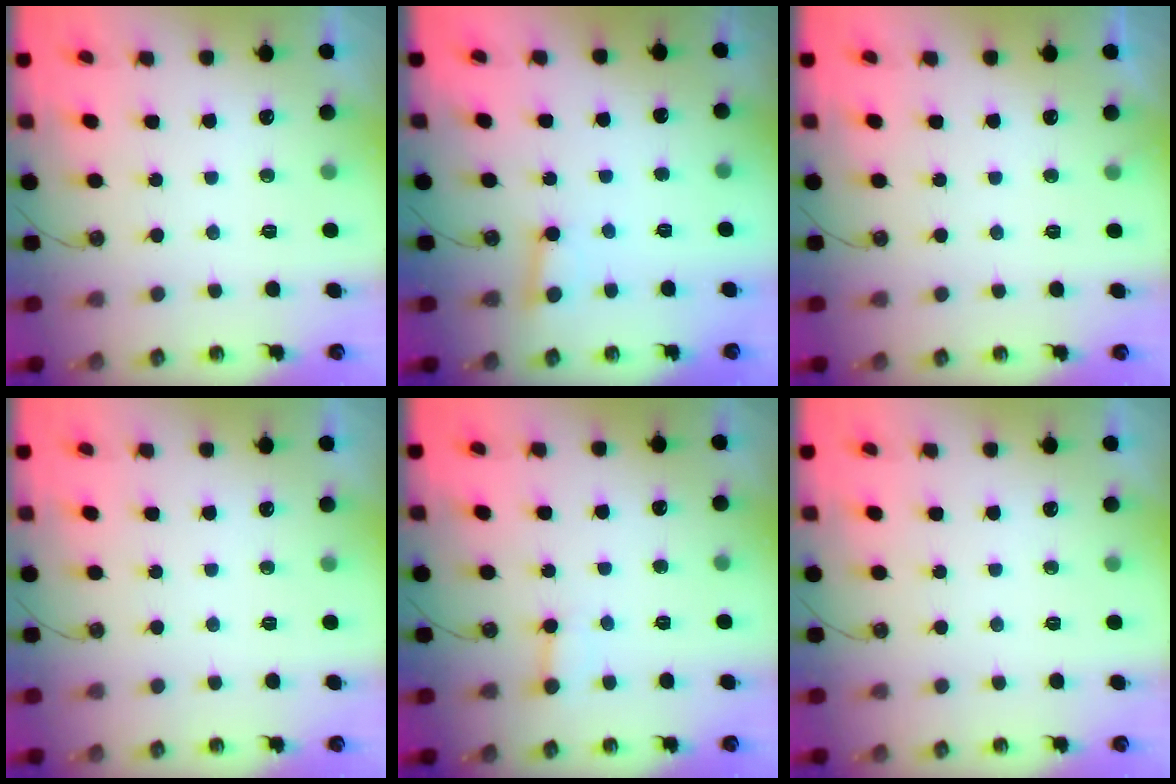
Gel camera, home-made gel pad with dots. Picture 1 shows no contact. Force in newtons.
{"total": 2.4, "press": 2.3, "slide": 0.6}
{"total": 2.9, "press": 2.9, "slide": 0.2}
{"total": 0.0}
{"total": 2.5, "press": 2.5, "slide": 0.4}
{"total": 0.0}